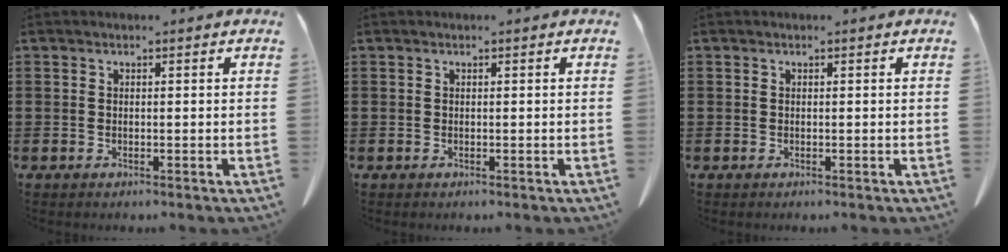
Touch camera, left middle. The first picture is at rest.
{"total": 0.0}
{"total": 0.0}